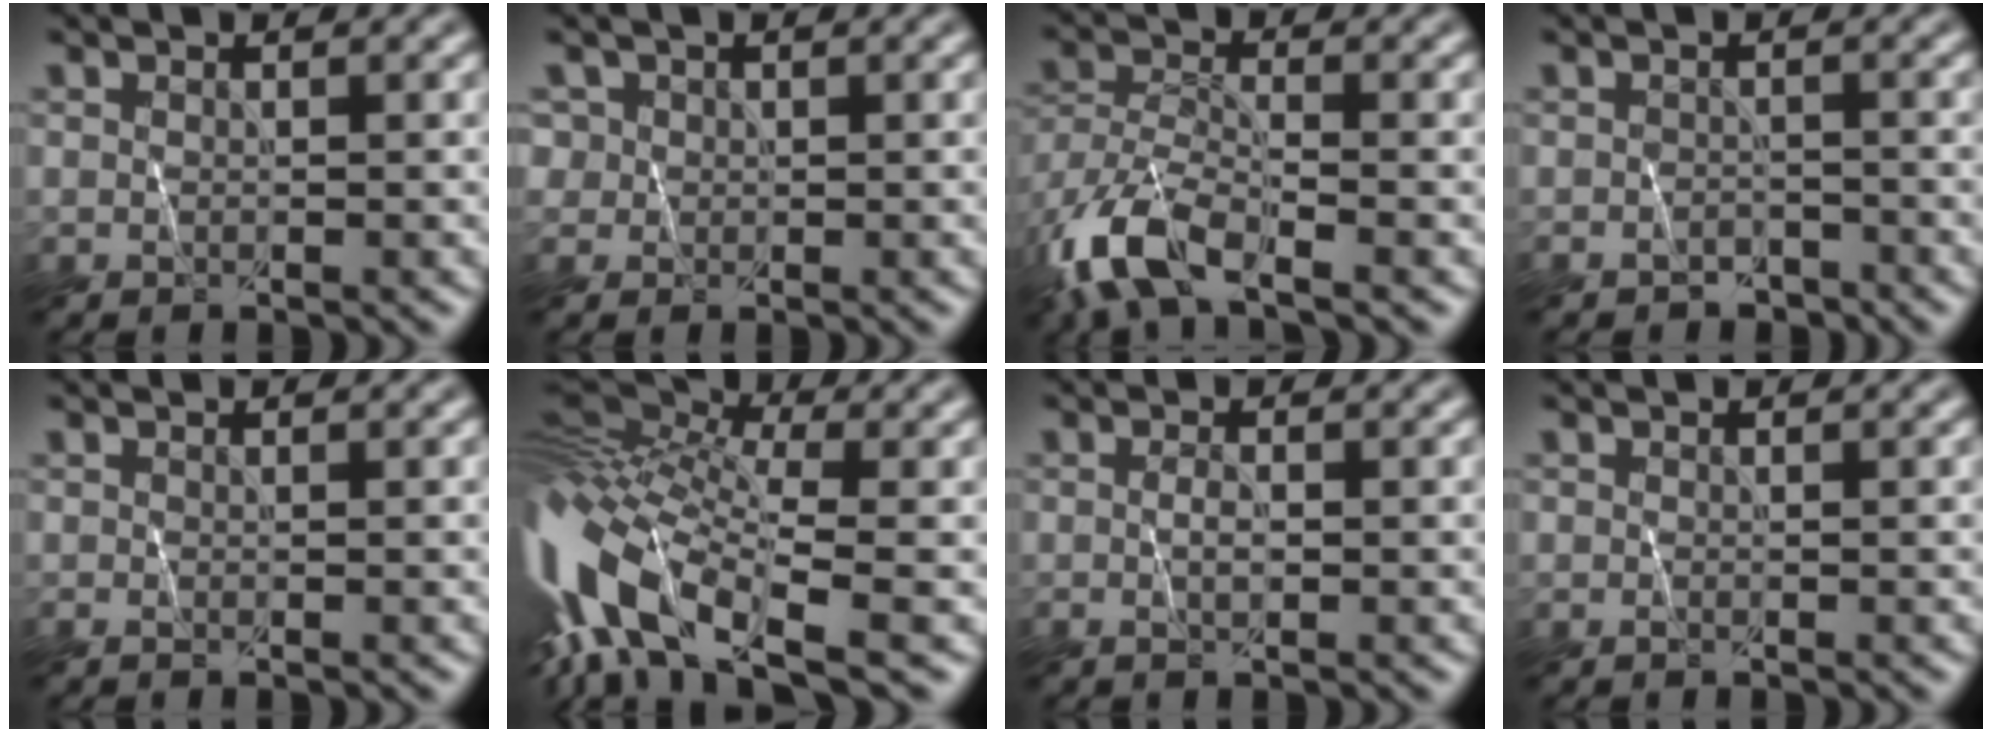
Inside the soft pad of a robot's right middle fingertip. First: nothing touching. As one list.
[{"total": 1.5, "force": [0.6, 1.4, 0.3], "torque": [-0.008, 0.004, 0.008]}, {"total": 7.2, "force": [-4.4, 2.9, 4.8], "torque": [-0.105, -0.003, -0.095]}, {"total": 1.7, "force": [-1.6, 0.5, 0.1], "torque": [0.001, 0.004, -0.029]}, {"total": 0.0}, {"total": 14.3, "force": [-4.2, 6.8, 11.9], "torque": [-0.278, 0.014, -0.087]}, {"total": 1.1, "force": [-0.3, 0.2, 1.0], "torque": [-0.020, 0.003, -0.006]}, {"total": 0.0}]